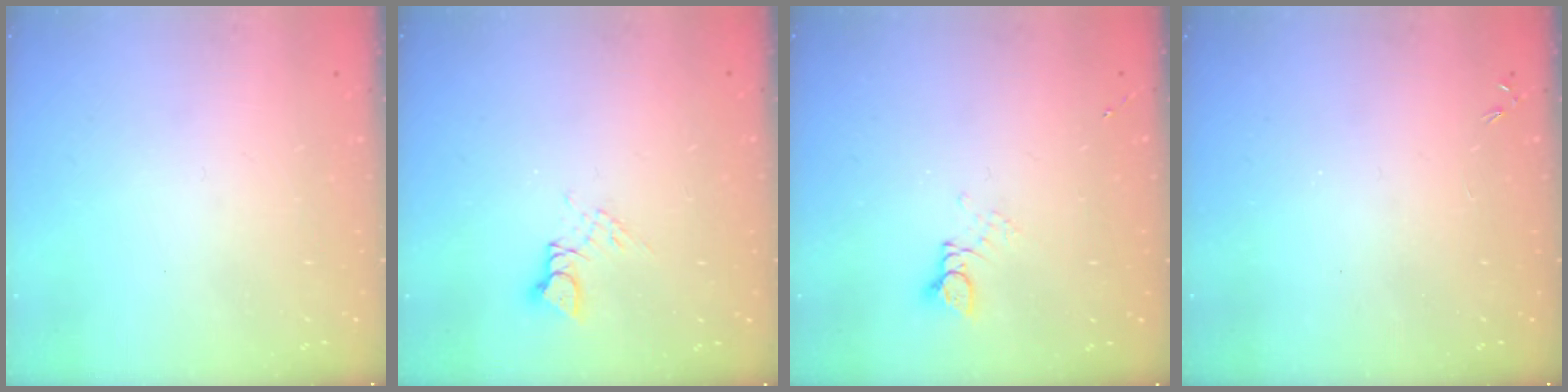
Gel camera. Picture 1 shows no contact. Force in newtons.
{"total": 4.6, "press": 4.5, "slide": 0.6}
{"total": 2.8, "press": 2.8, "slide": 0.2}
{"total": 0.0}